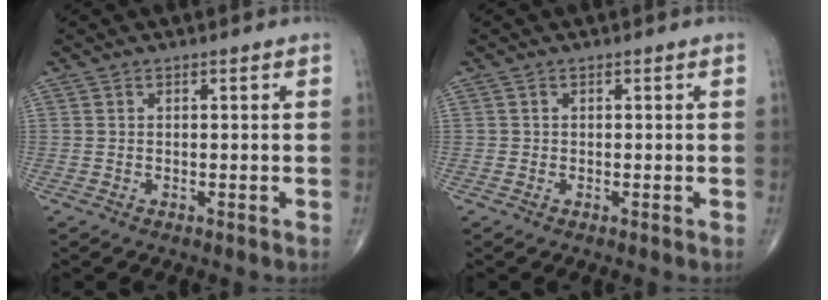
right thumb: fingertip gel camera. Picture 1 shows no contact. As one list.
[{"total": 0.0}]